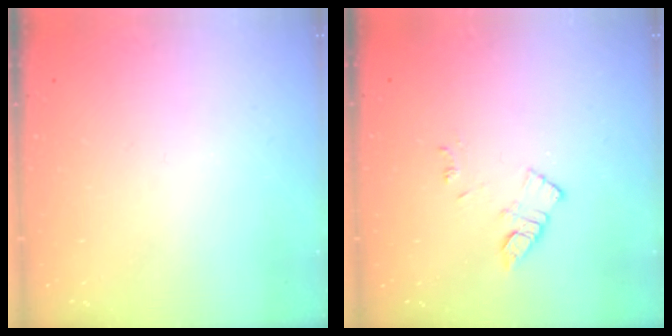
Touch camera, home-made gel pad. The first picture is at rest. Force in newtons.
{"total": 8.3, "press": 8.3, "slide": 0.6}